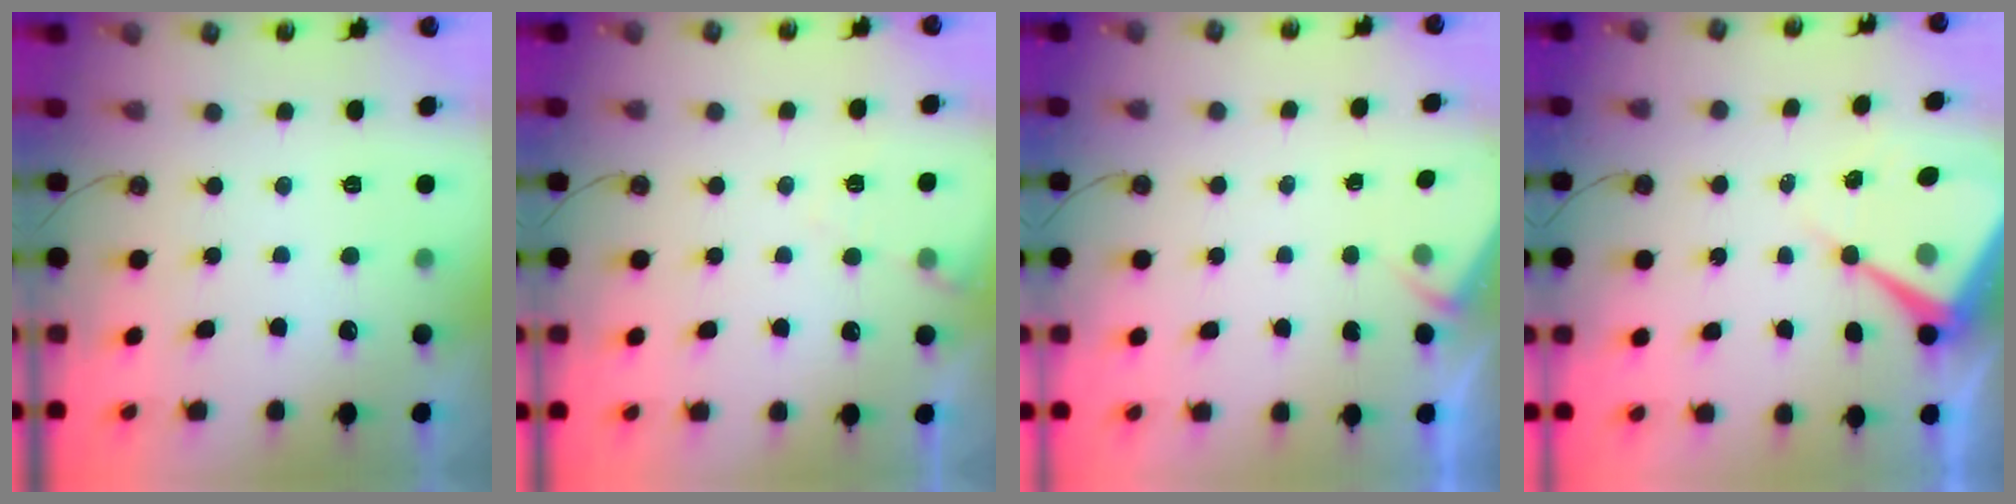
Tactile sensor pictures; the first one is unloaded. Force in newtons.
{"total": 5.3, "press": 5.3, "slide": 0.7}
{"total": 2.0, "press": 1.9, "slide": 0.4}
{"total": 9.6, "press": 9.6, "slide": 0.8}